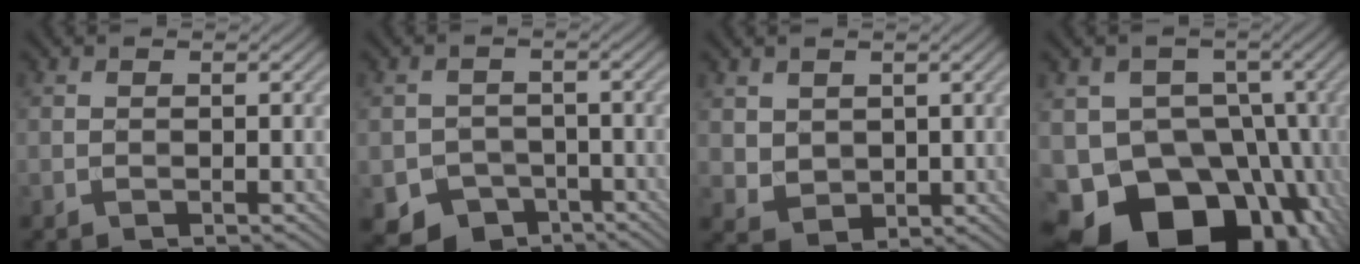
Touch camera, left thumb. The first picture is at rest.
{"total": 5.7, "force": [-3.5, 4.1, 1.8], "torque": [-0.030, -0.011, -0.060]}
{"total": 3.3, "force": [1.5, 2.7, 1.3], "torque": [-0.050, -0.009, 0.031]}
{"total": 18.8, "force": [-8.5, 14.0, 9.2], "torque": [-0.164, -0.027, -0.134]}